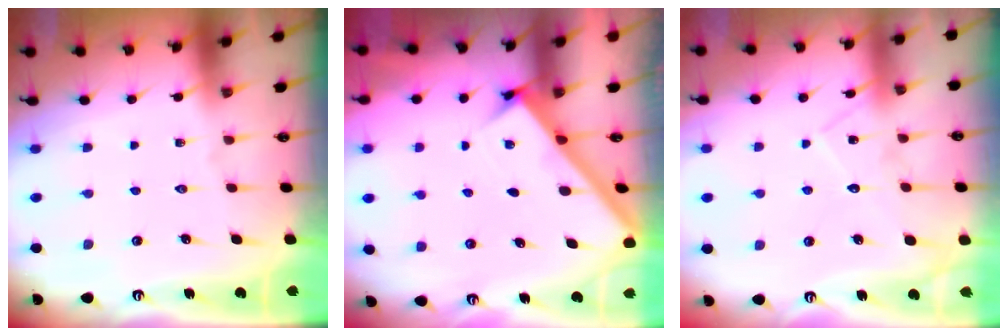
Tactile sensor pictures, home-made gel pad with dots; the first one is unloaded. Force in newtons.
{"total": 2.5, "press": 2.5, "slide": 0.3}
{"total": 10.2, "press": 10.2, "slide": 0.6}